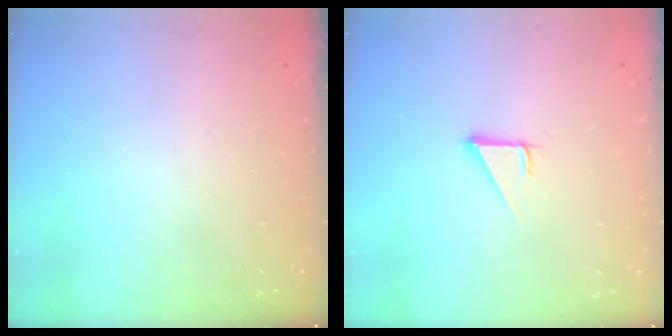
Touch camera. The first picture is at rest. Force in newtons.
{"total": 3.0, "press": 3.0, "slide": 0.1}